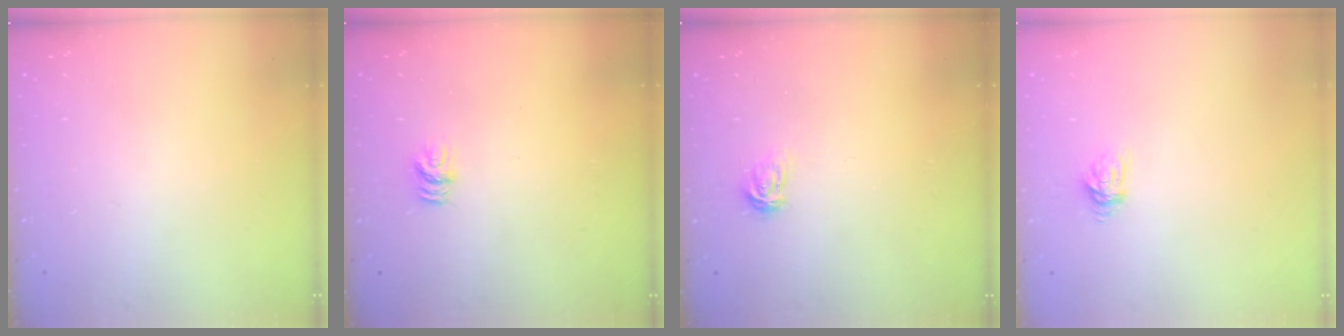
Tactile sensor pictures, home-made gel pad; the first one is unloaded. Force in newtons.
{"total": 5.3, "press": 5.3, "slide": 0.3}
{"total": 3.6, "press": 3.6, "slide": 0.3}
{"total": 4.8, "press": 4.7, "slide": 0.6}